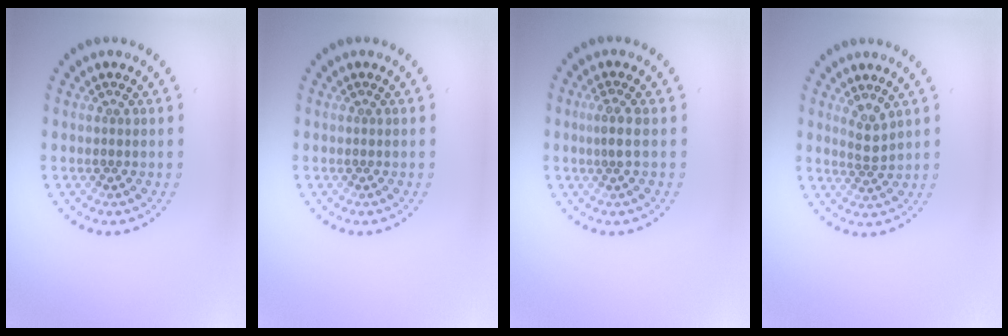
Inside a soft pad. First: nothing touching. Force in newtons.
{"total": 0.0}
{"total": 1.7, "press": 1.3, "slide": 1.1}
{"total": 2.0, "press": 1.5, "slide": 1.2}